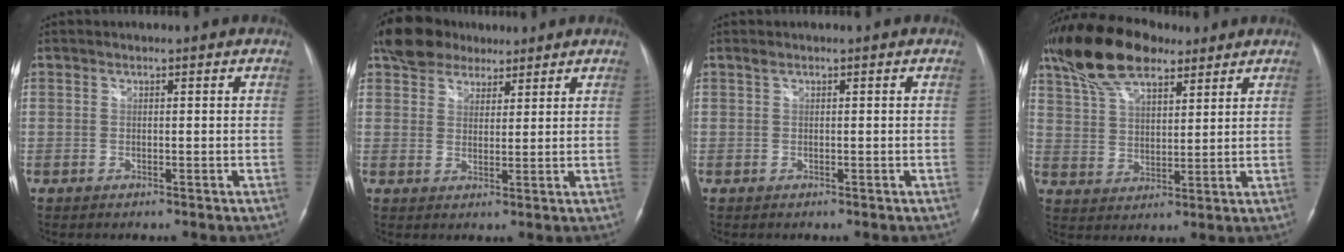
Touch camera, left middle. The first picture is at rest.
{"total": 7.8, "force": [6.0, 4.4, 2.3], "torque": [-0.044, 0.023, 0.107]}
{"total": 0.5, "force": [0.4, 0.2, 0.3], "torque": [-0.008, 0.009, 0.008]}
{"total": 13.7, "force": [9.8, 5.2, 8.1], "torque": [-0.166, 0.032, 0.183]}